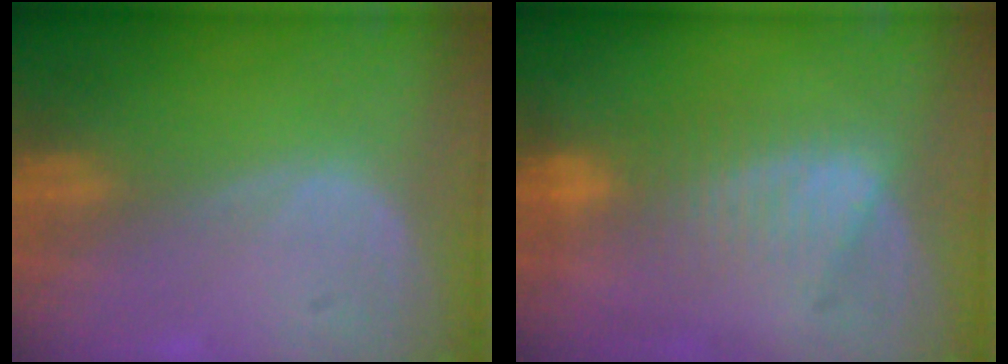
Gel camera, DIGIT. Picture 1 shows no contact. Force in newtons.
{"total": 6.8, "press": 6.8, "slide": 0.0}